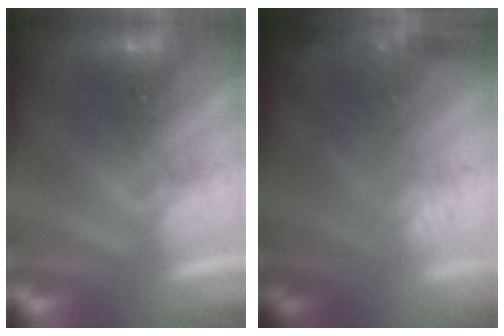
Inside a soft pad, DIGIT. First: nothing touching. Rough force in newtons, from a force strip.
{"total": 8.8}